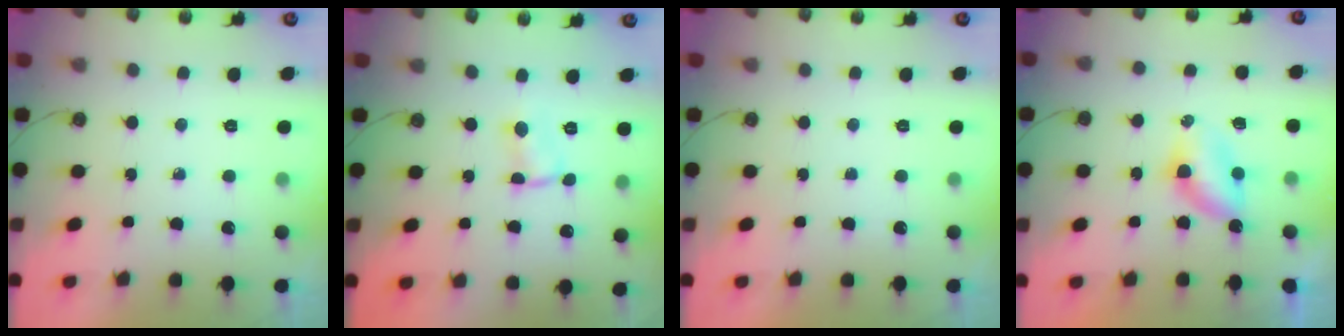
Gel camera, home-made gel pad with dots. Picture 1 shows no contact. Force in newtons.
{"total": 1.9, "press": 1.9, "slide": 0.0}
{"total": 0.0}
{"total": 4.6, "press": 4.6, "slide": 0.5}